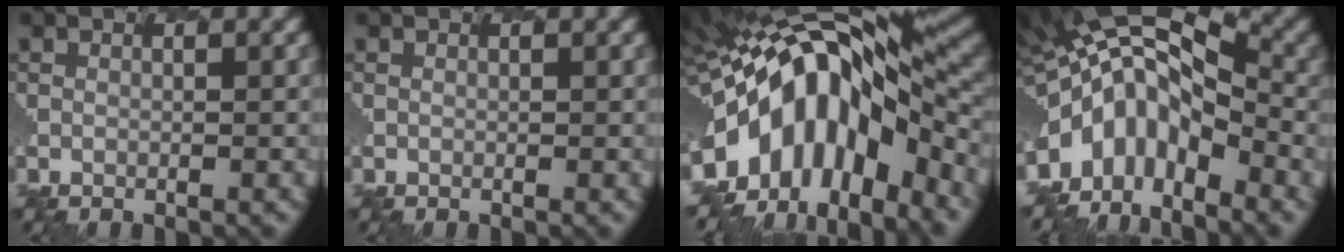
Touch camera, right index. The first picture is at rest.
{"total": 0.0}
{"total": 12.4, "force": [-4.2, 5.7, 10.2], "torque": [-0.179, 0.011, -0.082]}
{"total": 7.5, "force": [-3.3, 3.8, 5.6], "torque": [-0.110, 0.013, -0.084]}